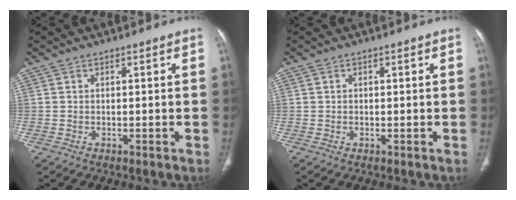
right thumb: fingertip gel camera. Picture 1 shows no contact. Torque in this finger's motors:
{"motor_torque": [-0.40, 0.21, 0.04, 0.13, -0.02]}